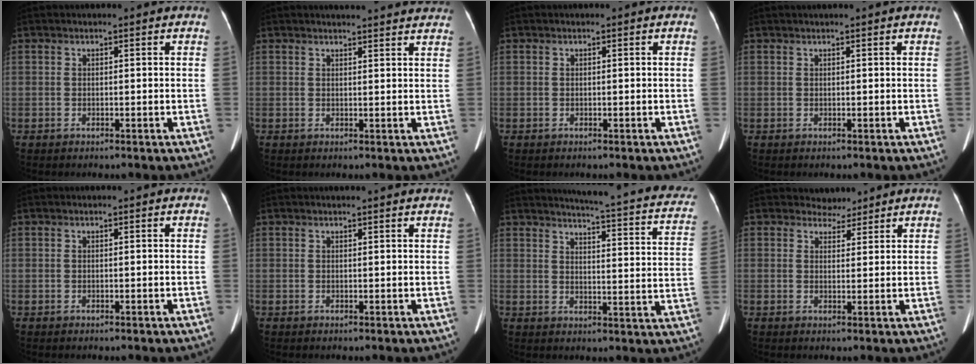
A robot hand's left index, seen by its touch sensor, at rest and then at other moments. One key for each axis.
{"total": 11.5, "fx": 11.0, "fy": 1.2, "fz": 3.3, "tx": -0.028, "ty": 0.008, "tz": 0.112}
{"total": 0.0}
{"total": 1.2, "fx": 1.0, "fy": -0.3, "fz": 0.6, "tx": -0.012, "ty": 0.014, "tz": 0.027}
{"total": 0.0}
{"total": 3.2, "fx": 3.0, "fy": 0.1, "fz": 1.0, "tx": -0.014, "ty": 0.013, "tz": 0.029}
{"total": 21.7, "fx": 18.9, "fy": 2.7, "fz": 10.2, "tx": -0.125, "ty": -0.048, "tz": 0.200}
{"total": 2.7, "fx": 2.4, "fy": 1.2, "fz": -0.5, "tx": 0.010, "ty": 0.002, "tz": 0.033}